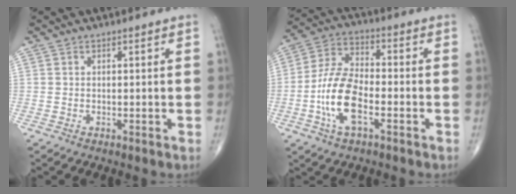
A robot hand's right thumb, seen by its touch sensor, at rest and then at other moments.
{"total": 12.3, "force": [-3.7, 5.7, 10.3], "torque": [-0.206, 0.024, -0.077]}